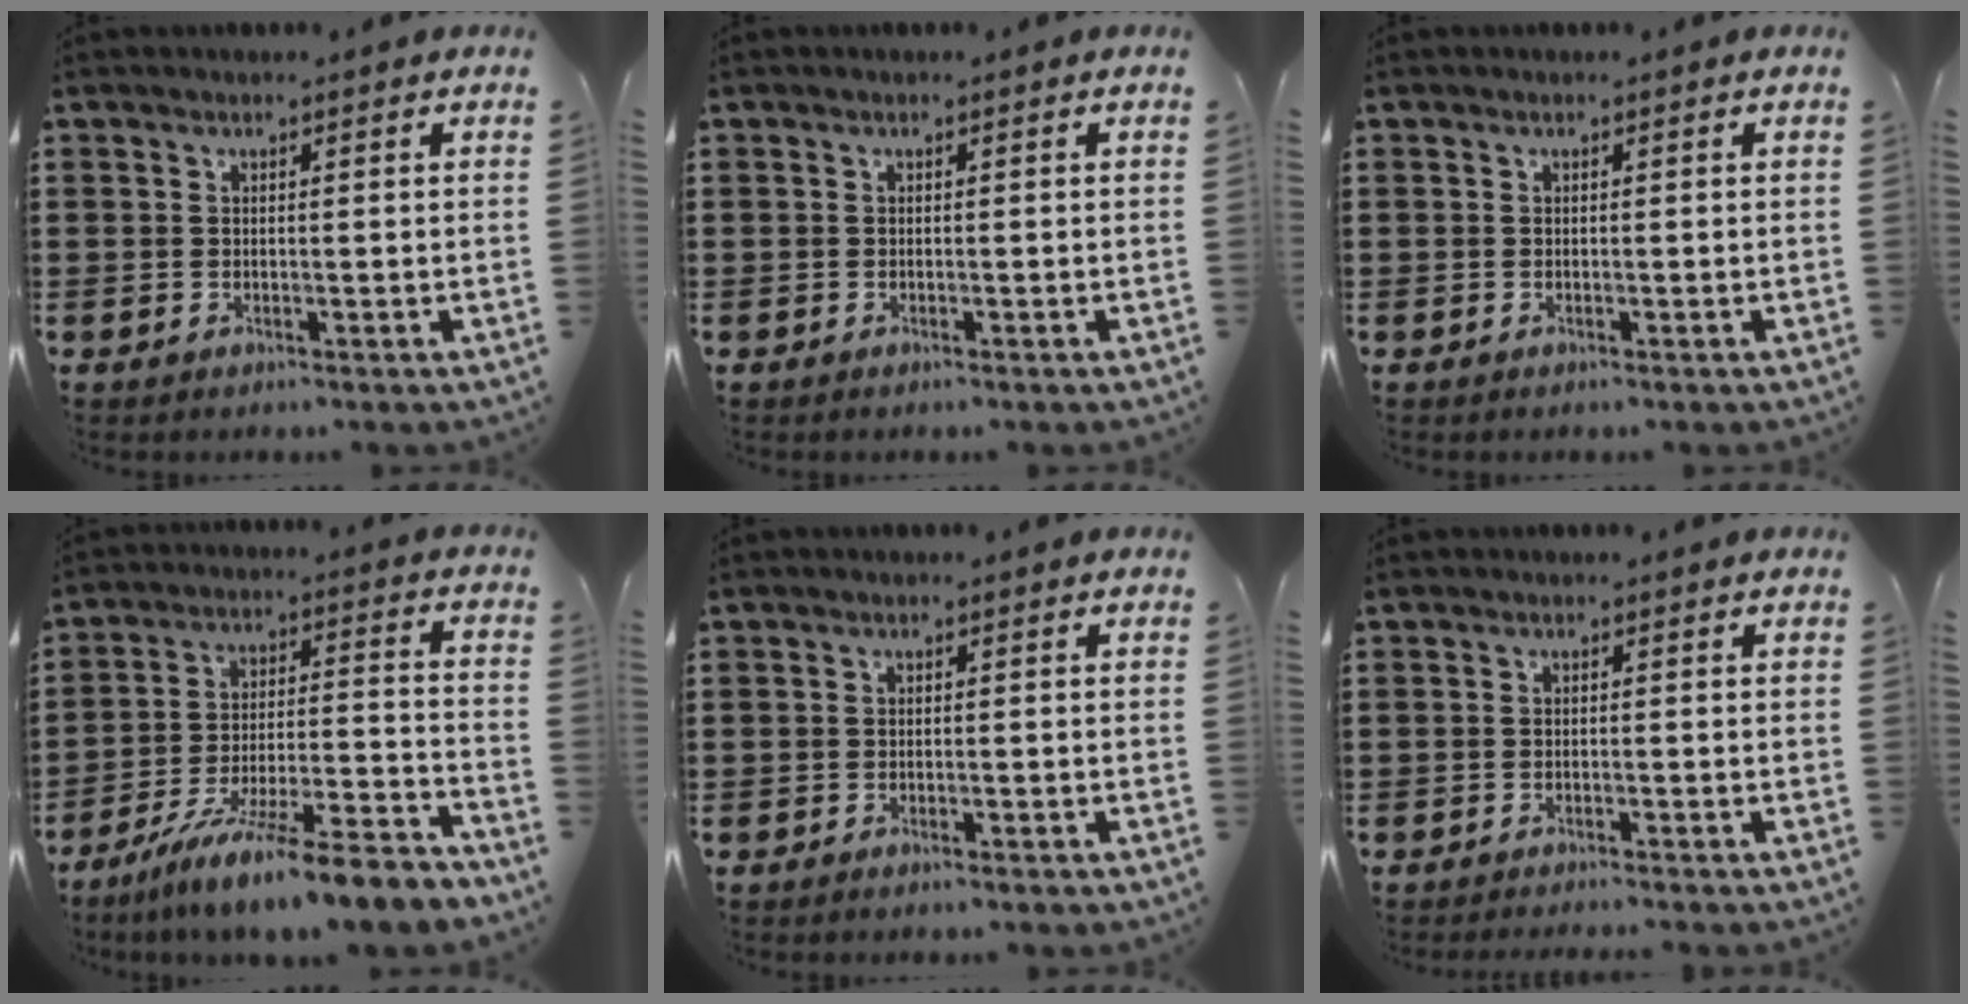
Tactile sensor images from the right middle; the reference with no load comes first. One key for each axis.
{"total": 0.0}
{"total": 0.0}
{"total": 10.8, "fx": -9.2, "fy": -0.6, "fz": 5.5, "tx": -0.089, "ty": 0.006, "tz": -0.177}
{"total": 1.0, "fx": -0.9, "fy": 0.1, "fz": 0.2, "tx": -0.008, "ty": -0.002, "tz": -0.018}
{"total": 1.1, "fx": -1.1, "fy": -0.2, "fz": 0.1, "tx": -0.003, "ty": 0.002, "tz": -0.023}